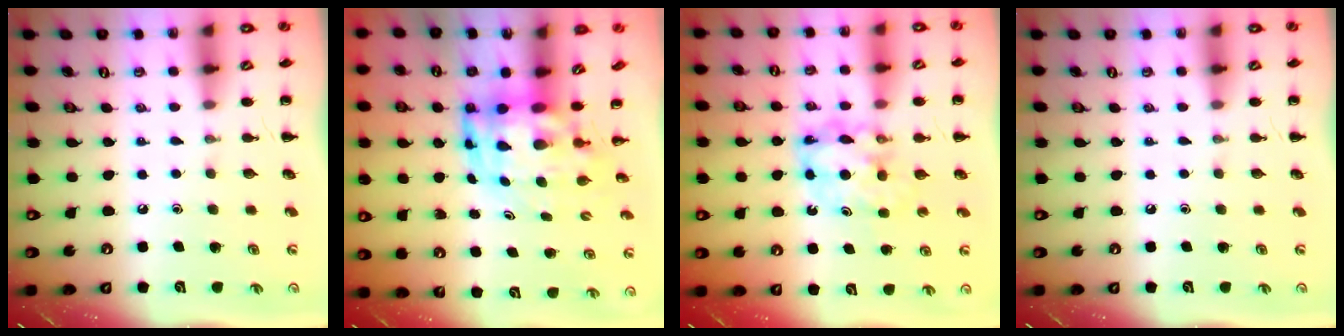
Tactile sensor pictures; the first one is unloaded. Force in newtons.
{"total": 5.8, "press": 5.5, "slide": 1.8}
{"total": 8.0, "press": 7.8, "slide": 1.5}
{"total": 0.0}